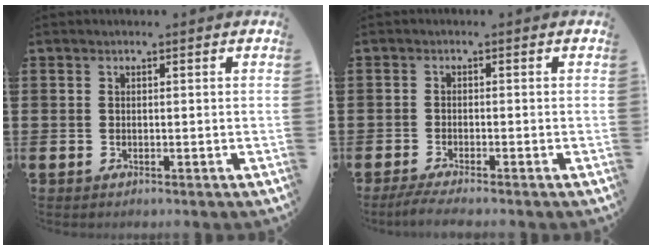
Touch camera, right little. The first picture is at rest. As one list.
[{"total": 1.8, "force": [-1.4, 0.0, 1.2], "torque": [-0.019, 0.001, -0.026]}]